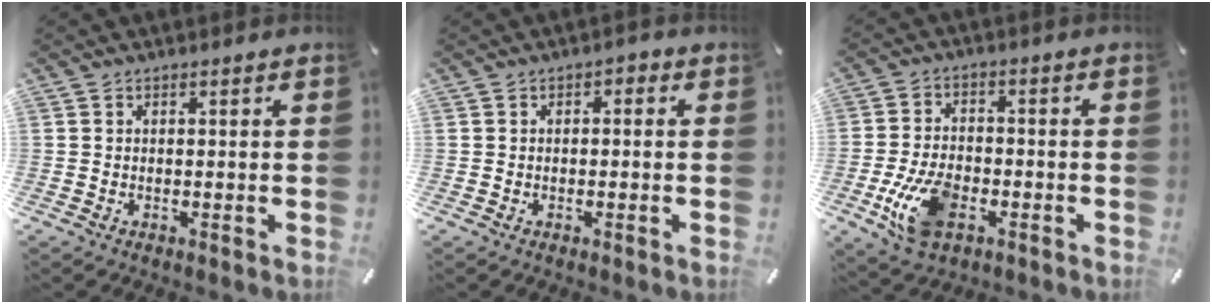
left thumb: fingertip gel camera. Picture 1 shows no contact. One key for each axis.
{"total": 1.4, "fx": -0.8, "fy": 0.9, "fz": 0.5, "tx": -0.009, "ty": 0.006, "tz": -0.018}
{"total": 11.2, "fx": -4.0, "fy": 7.0, "fz": 7.8, "tx": -0.160, "ty": 0.006, "tz": -0.072}